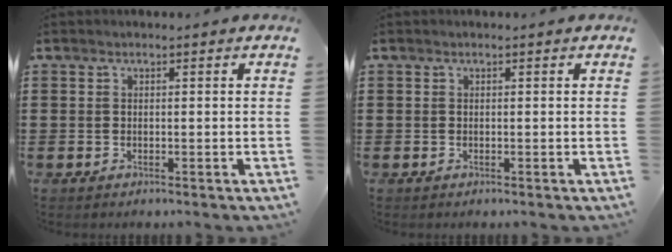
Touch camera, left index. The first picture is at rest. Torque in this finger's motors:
{"motor_torque": [0.00, 0.00, 0.01, -0.01]}